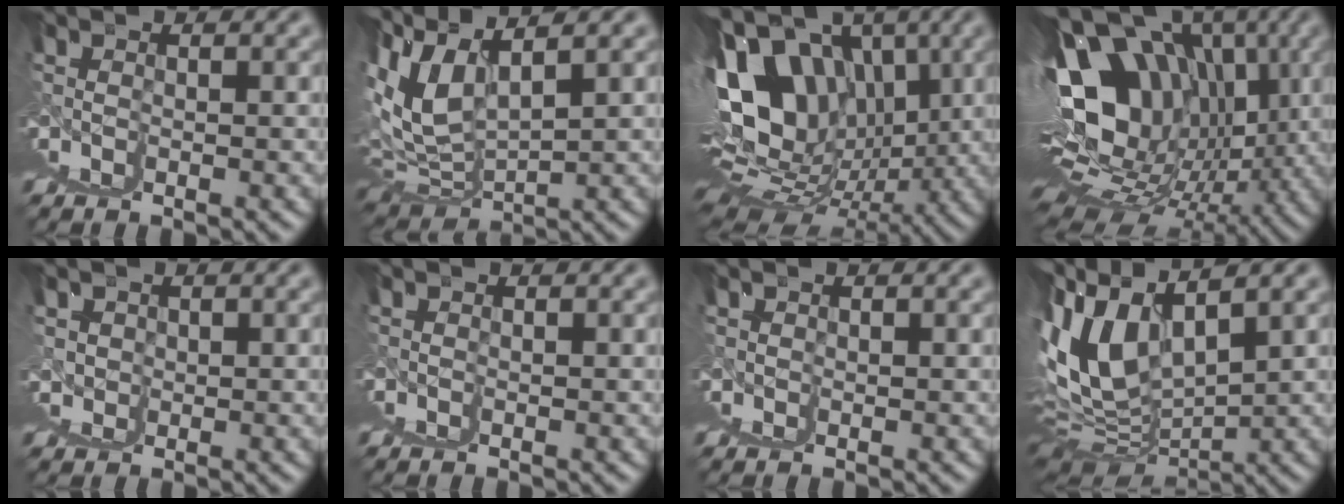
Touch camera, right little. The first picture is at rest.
{"total": 6.7, "force": [4.7, 0.8, 4.7], "torque": [-0.106, 0.006, 0.094]}
{"total": 16.1, "force": [3.5, 7.7, 13.6], "torque": [-0.182, 0.005, 0.070]}
{"total": 20.6, "force": [3.6, 8.6, 18.4], "torque": [-0.244, 0.010, 0.076]}
{"total": 5.3, "force": [2.4, 4.2, 2.1], "torque": [-0.026, -0.012, 0.041]}
{"total": 0.0}
{"total": 2.6, "force": [1.1, 2.2, 0.8], "torque": [-0.012, -0.003, 0.015]}
{"total": 8.1, "force": [4.6, 0.1, 6.7], "torque": [-0.104, 0.018, 0.088]}